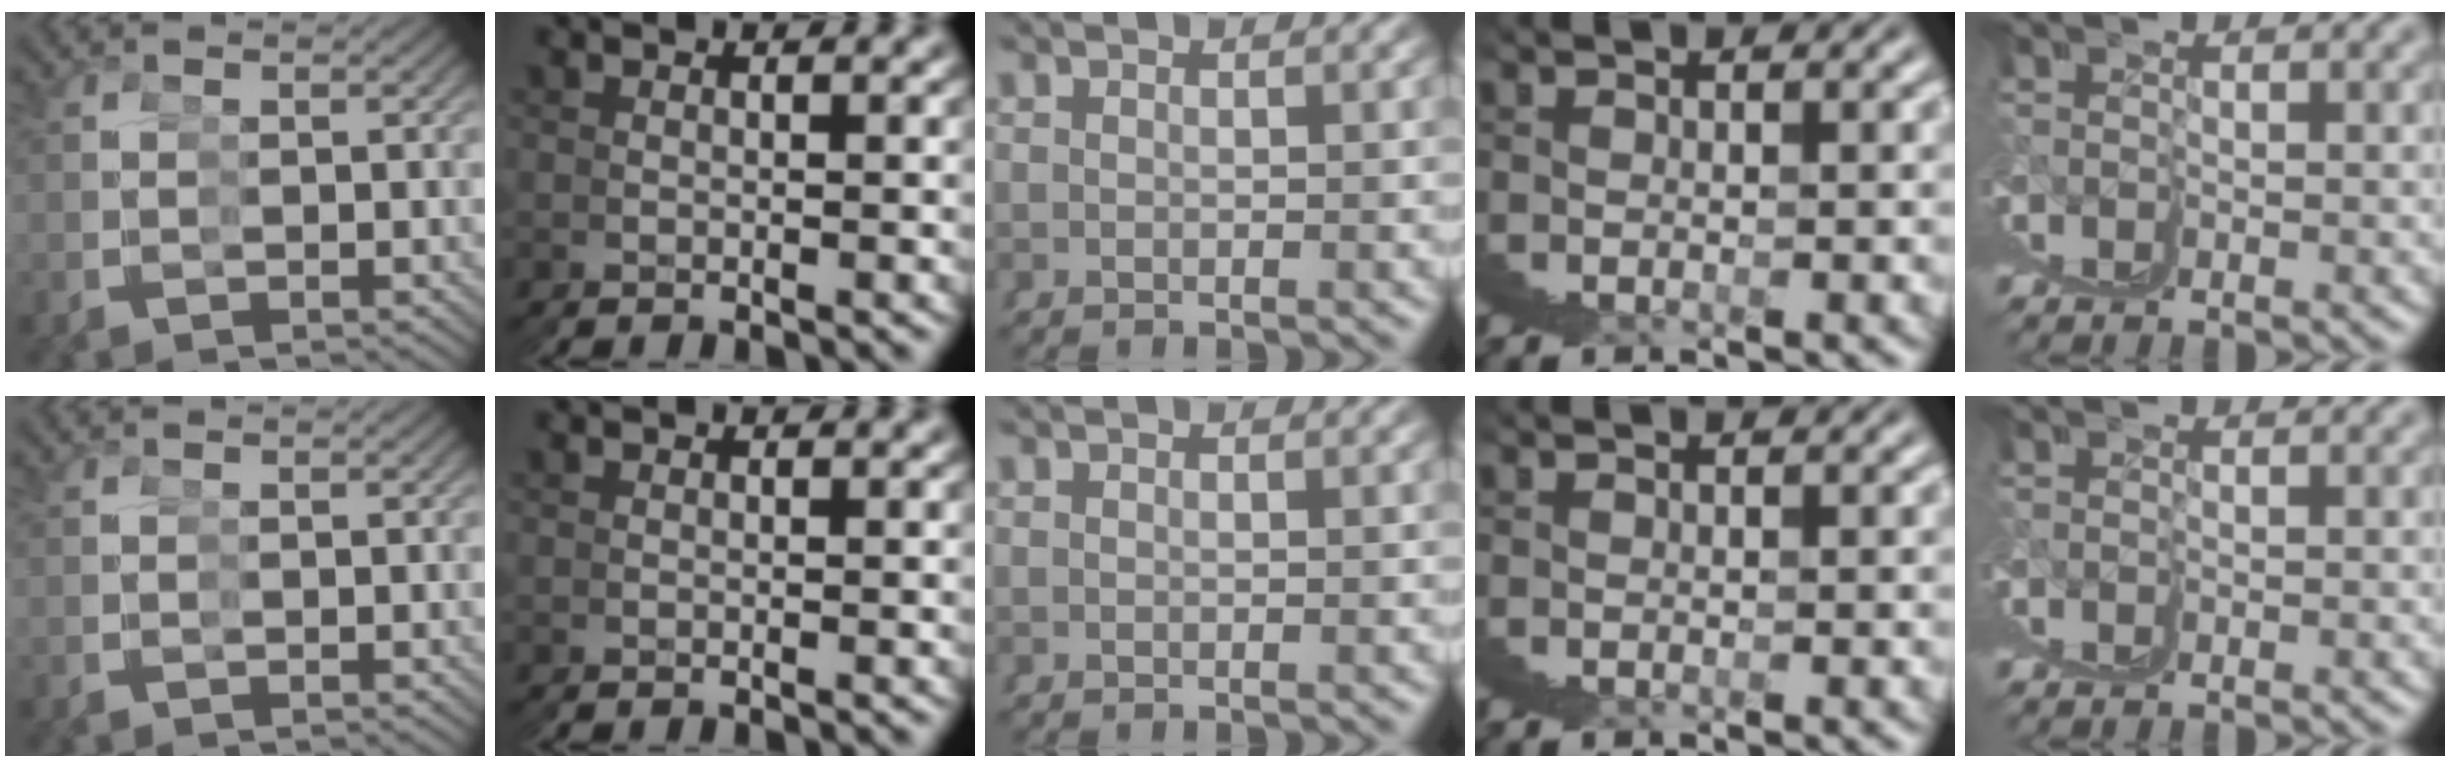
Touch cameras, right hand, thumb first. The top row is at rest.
{}